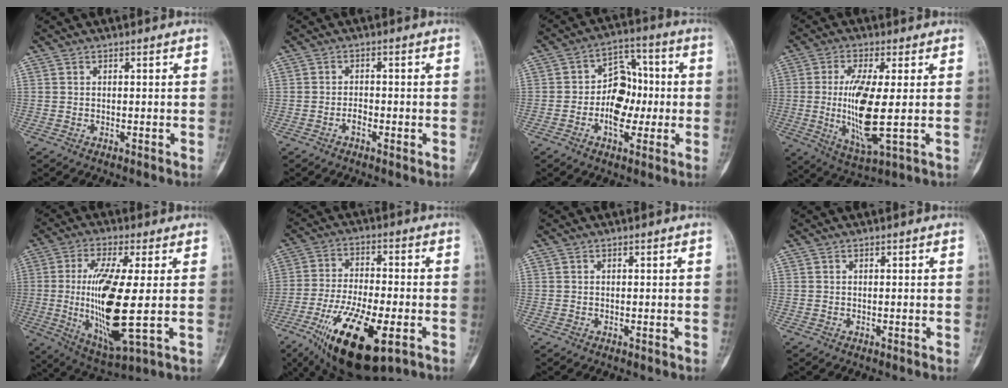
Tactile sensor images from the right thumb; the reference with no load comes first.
{"total": 1.9, "force": [-0.9, 0.9, 1.5], "torque": [-0.021, 0.008, -0.018]}
{"total": 10.0, "force": [-1.7, 7.0, 7.0], "torque": [-0.073, 0.036, -0.036]}
{"total": 12.5, "force": [-0.3, 3.0, 12.1], "torque": [-0.255, -0.022, -0.001]}
{"total": 16.9, "force": [-0.6, 4.0, 16.4], "torque": [-0.334, -0.022, -0.004]}
{"total": 18.9, "force": [-8.3, 7.0, 15.5], "torque": [-0.298, 0.001, -0.133]}
{"total": 0.0}
{"total": 0.0}